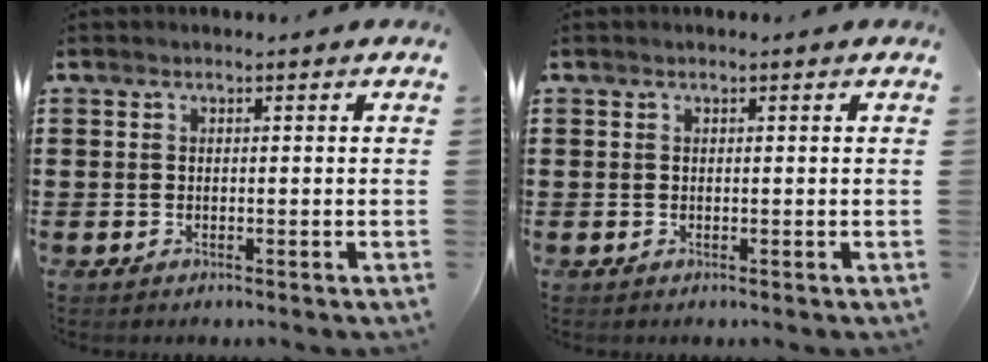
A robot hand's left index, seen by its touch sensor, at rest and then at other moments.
{"total": 0.0}